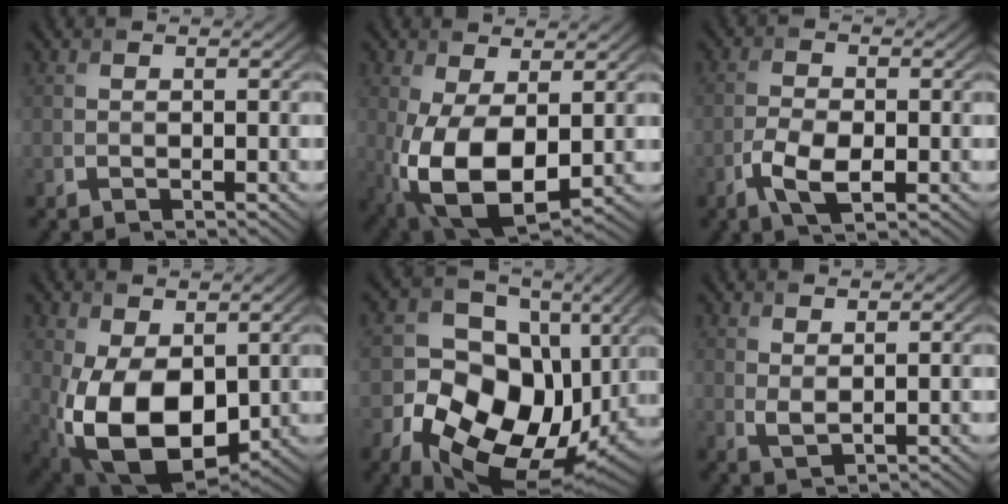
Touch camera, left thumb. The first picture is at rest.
{"total": 11.2, "force": [-1.1, 6.1, 9.3], "torque": [-0.213, -0.019, -0.013]}
{"total": 4.9, "force": [-2.0, 2.2, 3.9], "torque": [-0.085, -0.003, -0.041]}
{"total": 13.6, "force": [-1.2, 8.3, 10.7], "torque": [-0.229, -0.033, -0.009]}
{"total": 16.0, "force": [-2.6, 12.4, 9.8], "torque": [-0.194, -0.050, -0.029]}
{"total": 1.7, "force": [1.2, 0.5, 1.1], "torque": [-0.031, -0.005, 0.027]}